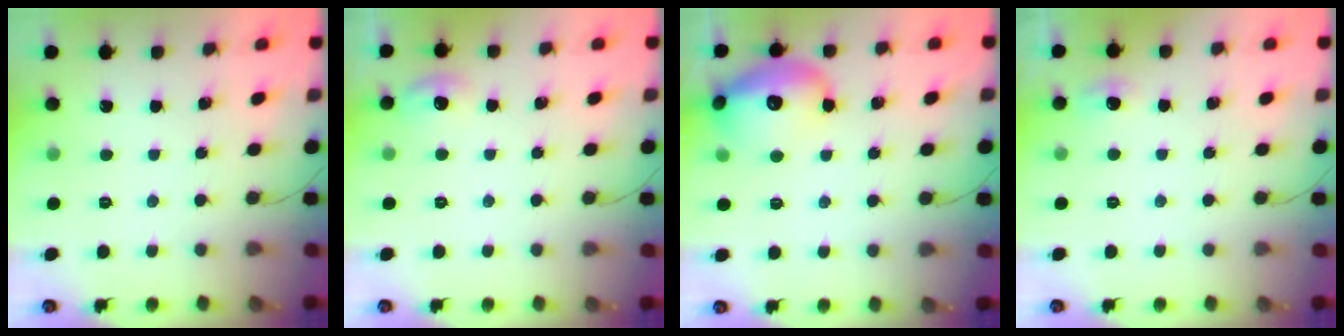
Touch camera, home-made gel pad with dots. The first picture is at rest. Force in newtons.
{"total": 6.4, "press": 5.8, "slide": 2.7}
{"total": 16.2, "press": 16.1, "slide": 1.7}
{"total": 7.5, "press": 4.5, "slide": 6.1}